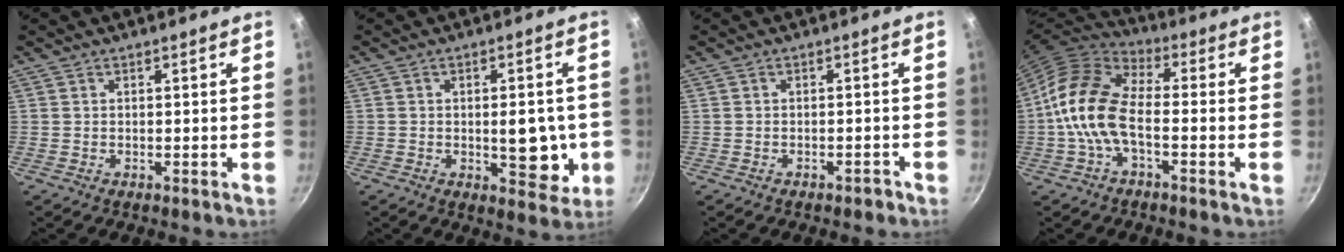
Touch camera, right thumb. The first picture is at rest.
{"total": 9.1, "force": [-1.1, 4.8, 7.6], "torque": [-0.065, -0.004, -0.009]}
{"total": 1.4, "force": [-1.2, 0.6, 0.5], "torque": [0.003, 0.019, -0.005]}
{"total": 13.0, "force": [-2.7, 6.7, 10.8], "torque": [-0.198, 0.035, -0.069]}